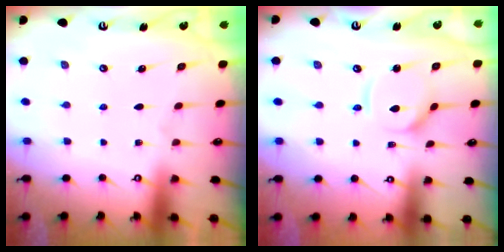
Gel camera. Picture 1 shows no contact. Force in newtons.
{"total": 5.7, "press": 5.7, "slide": 0.5}